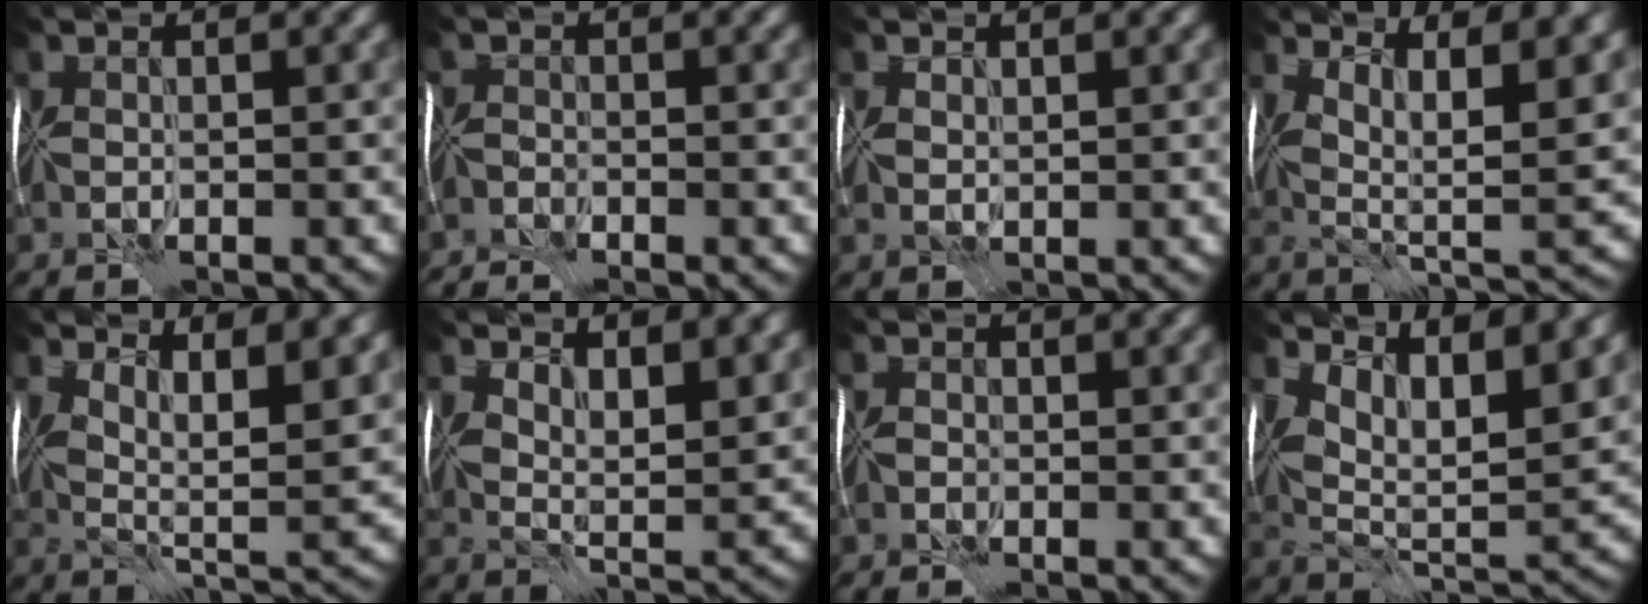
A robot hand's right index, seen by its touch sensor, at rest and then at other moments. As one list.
[{"total": 2.5, "force": [-2.5, -0.1, 0.2], "torque": [-0.005, -0.006, -0.053]}, {"total": 1.6, "force": [1.0, 1.0, 0.6], "torque": [-0.013, 0.006, 0.018]}, {"total": 10.1, "force": [4.8, 3.4, 8.2], "torque": [-0.126, -0.006, 0.083]}, {"total": 8.8, "force": [5.1, 2.6, 6.6], "torque": [-0.097, -0.001, 0.084]}, {"total": 6.8, "force": [4.8, 2.3, 4.3], "torque": [-0.061, 0.000, 0.079]}, {"total": 0.7, "force": [-0.6, 0.2, 0.0], "torque": [0.002, 0.002, -0.015]}, {"total": 11.6, "force": [6.8, 4.4, 8.3], "torque": [-0.120, 0.005, 0.104]}]